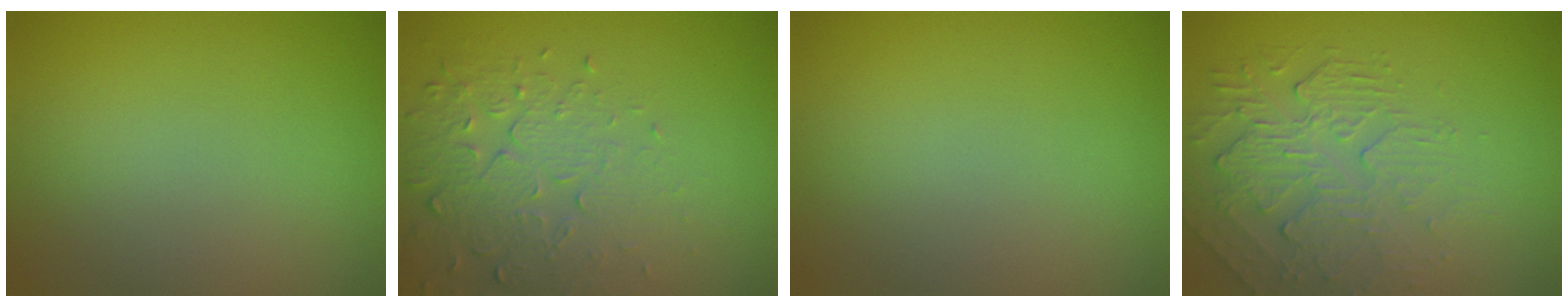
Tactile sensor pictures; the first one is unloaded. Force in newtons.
{"total": 5.0, "press": 3.6, "slide": 3.4}
{"total": 0.0}
{"total": 2.7, "press": 2.1, "slide": 1.7}